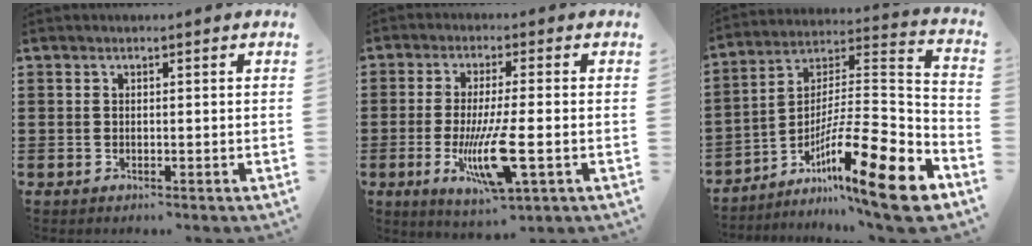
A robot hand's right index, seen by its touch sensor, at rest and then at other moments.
{"total": 10.5, "force": [-2.8, 2.0, 9.9], "torque": [-0.198, -0.022, -0.050]}
{"total": 16.4, "force": [-9.6, 2.1, 13.1], "torque": [-0.204, 0.012, -0.171]}